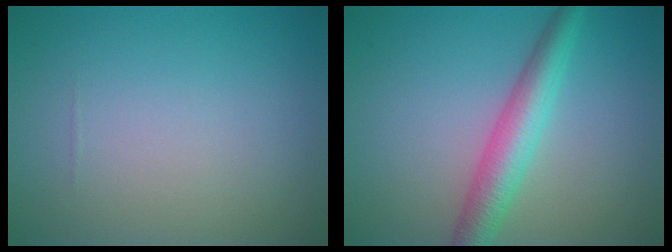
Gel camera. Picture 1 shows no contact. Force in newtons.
{"total": 4.3, "press": 4.3, "slide": 0.0}